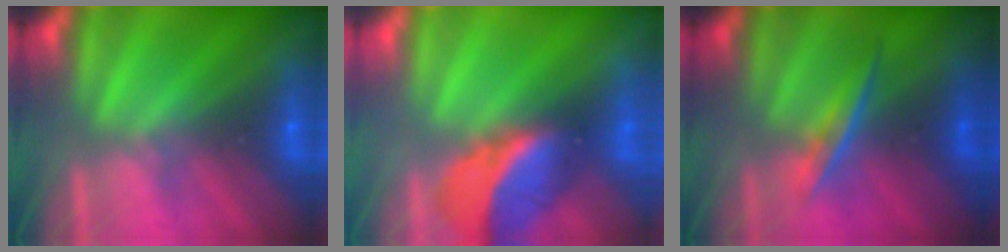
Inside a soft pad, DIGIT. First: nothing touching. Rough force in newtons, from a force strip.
{"total": 2.6}
{"total": 1.6}